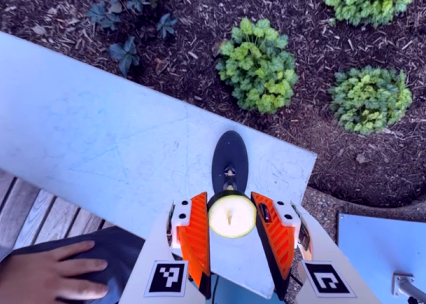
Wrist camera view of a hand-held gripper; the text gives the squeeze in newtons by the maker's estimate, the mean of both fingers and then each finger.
{"total": 8.9, "left": 8.3, "right": 9.4}